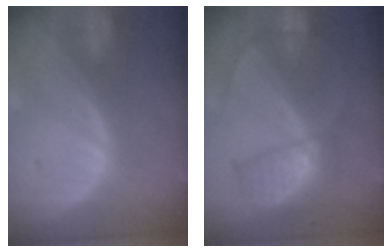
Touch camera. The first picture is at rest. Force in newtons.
{"total": 7.1, "press": 6.1, "slide": 3.6}